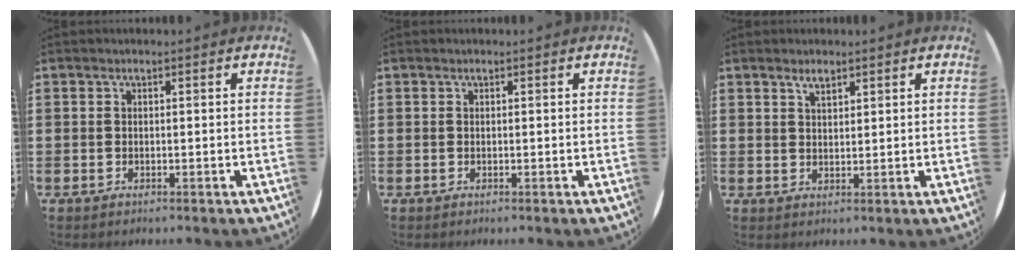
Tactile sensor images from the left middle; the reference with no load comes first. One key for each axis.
{"total": 0.0}
{"total": 1.8, "fx": 1.5, "fy": 0.6, "fz": 0.8, "tx": -0.018, "ty": 0.002, "tz": 0.028}